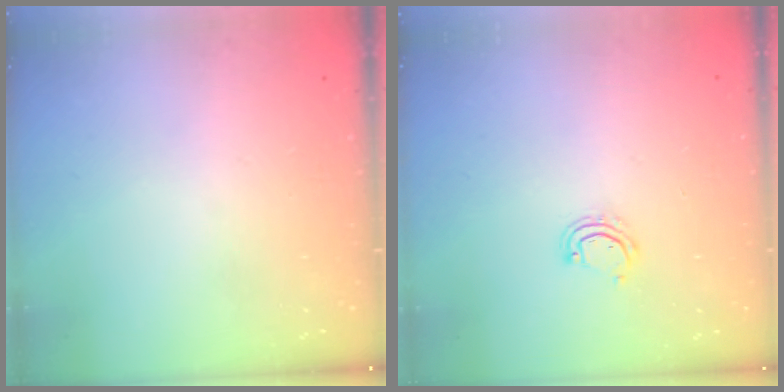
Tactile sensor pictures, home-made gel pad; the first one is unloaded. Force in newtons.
{"total": 2.7, "press": 2.7, "slide": 0.2}